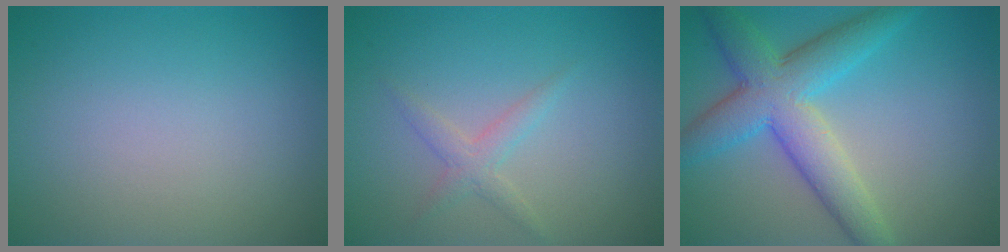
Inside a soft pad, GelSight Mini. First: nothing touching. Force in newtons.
{"total": 1.7, "press": 1.7, "slide": 0.1}
{"total": 7.1, "press": 7.1, "slide": 0.3}